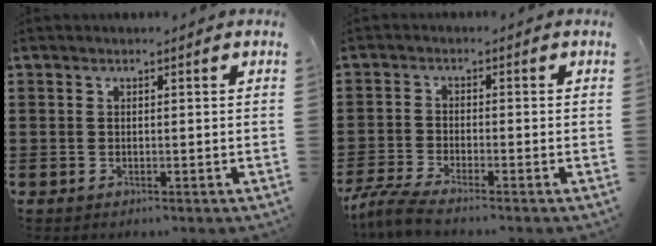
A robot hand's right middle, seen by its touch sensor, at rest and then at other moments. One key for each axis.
{"total": 3.5, "fx": -3.1, "fy": -0.1, "fz": 1.7, "tx": -0.059, "ty": -0.016, "tz": -0.069}